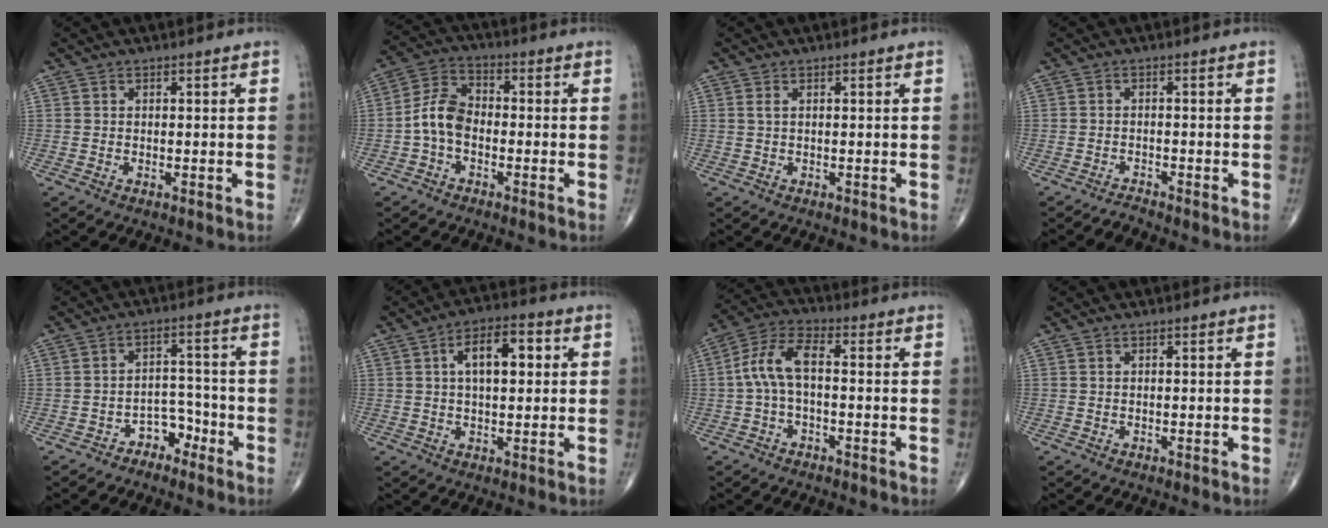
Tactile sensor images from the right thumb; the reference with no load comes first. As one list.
[{"total": 7.2, "force": [-1.8, 4.7, 5.1], "torque": [-0.091, 0.029, -0.049]}, {"total": 0.8, "force": [0.3, 0.3, 0.7], "torque": [-0.018, 0.005, 0.007]}, {"total": 1.4, "force": [-1.4, -0.1, -0.1], "torque": [-0.001, 0.002, -0.026]}, {"total": 4.7, "force": [-3.3, 3.1, 1.4], "torque": [0.011, 0.038, -0.056]}, {"total": 9.2, "force": [2.1, 4.5, 7.7], "torque": [-0.106, 0.015, 0.027]}, {"total": 7.9, "force": [-0.4, 3.6, 7.0], "torque": [-0.146, 0.031, -0.017]}, {"total": 0.0}]